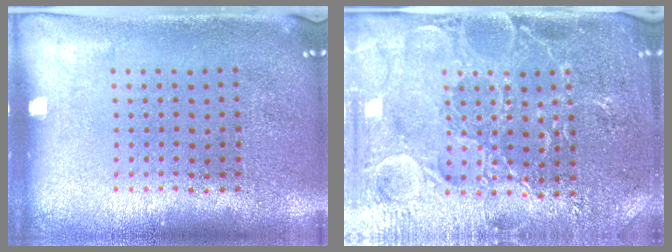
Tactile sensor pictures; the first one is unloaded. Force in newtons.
{"total": 4.7, "press": 4.6, "slide": 1.2}